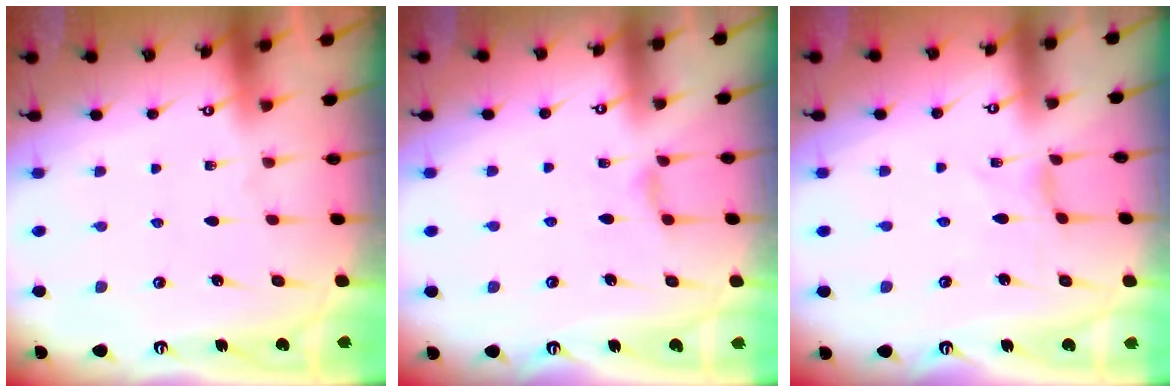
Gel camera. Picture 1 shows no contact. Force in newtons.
{"total": 2.3, "press": 2.2, "slide": 0.5}
{"total": 0.0}